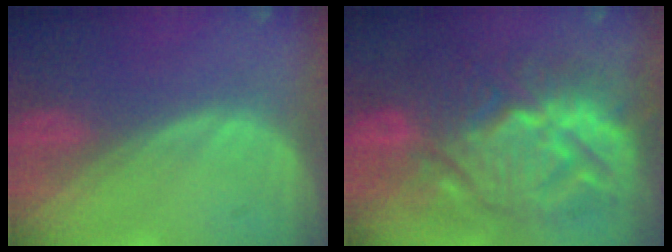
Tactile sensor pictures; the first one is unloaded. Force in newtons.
{"total": 13.7, "press": 13.7, "slide": 1.3}